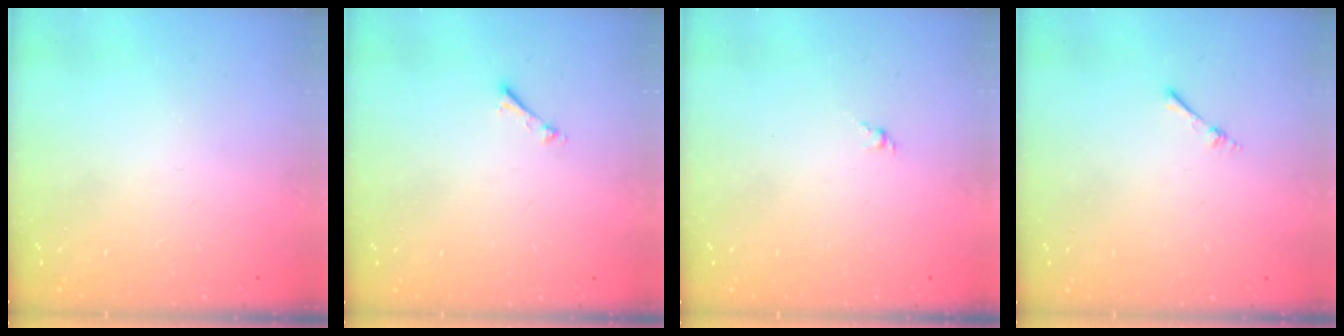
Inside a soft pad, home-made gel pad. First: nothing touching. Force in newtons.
{"total": 0.6, "press": 0.6, "slide": 0.2}
{"total": 1.6, "press": 1.5, "slide": 0.6}
{"total": 1.7, "press": 1.7, "slide": 0.3}